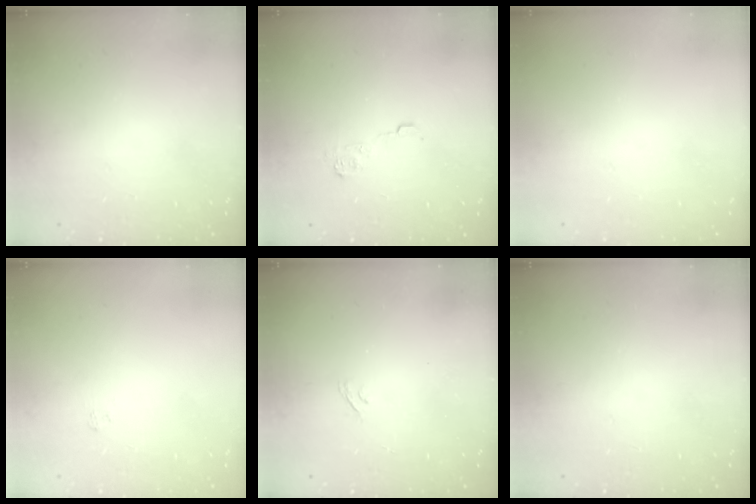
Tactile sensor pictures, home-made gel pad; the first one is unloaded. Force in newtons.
{"total": 6.0, "press": 6.0, "slide": 0.4}
{"total": 0.0}
{"total": 1.7, "press": 1.2, "slide": 1.1}
{"total": 2.2, "press": 1.9, "slide": 1.1}
{"total": 0.0}